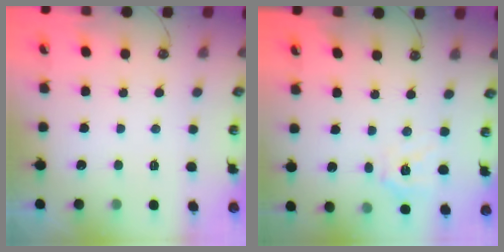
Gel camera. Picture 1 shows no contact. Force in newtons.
{"total": 11.1, "press": 11.0, "slide": 1.5}